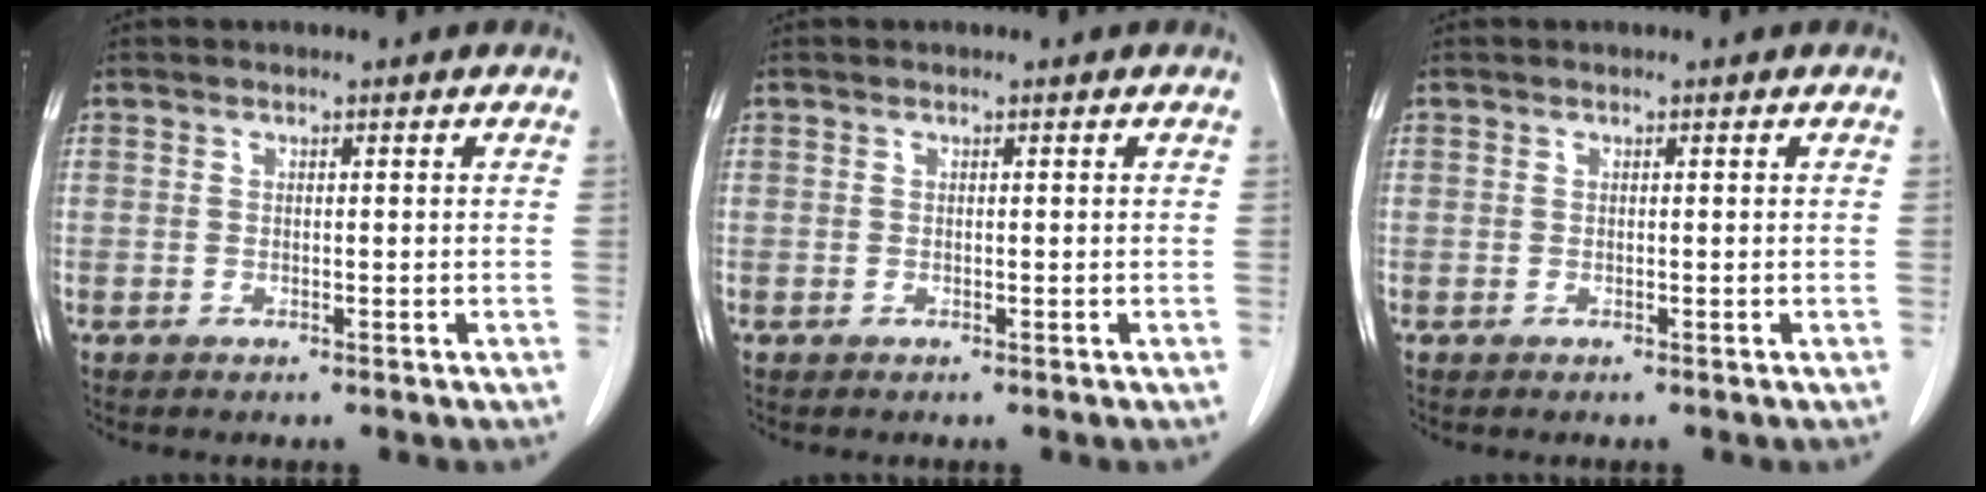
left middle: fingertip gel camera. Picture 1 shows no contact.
{"total": 0.0}
{"total": 0.0}